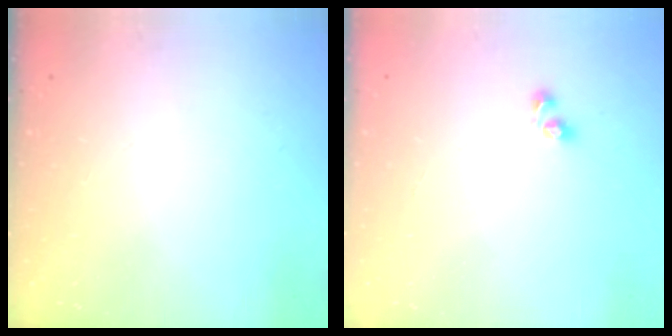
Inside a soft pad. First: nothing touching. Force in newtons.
{"total": 4.0, "press": 3.7, "slide": 1.6}